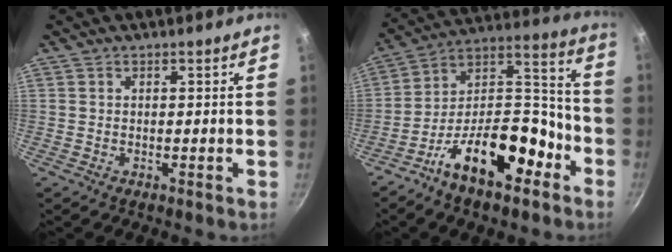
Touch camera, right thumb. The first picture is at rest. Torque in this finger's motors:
{"motor_torque": [1.84, 1.92, 1.46, -1.31, 0.17]}